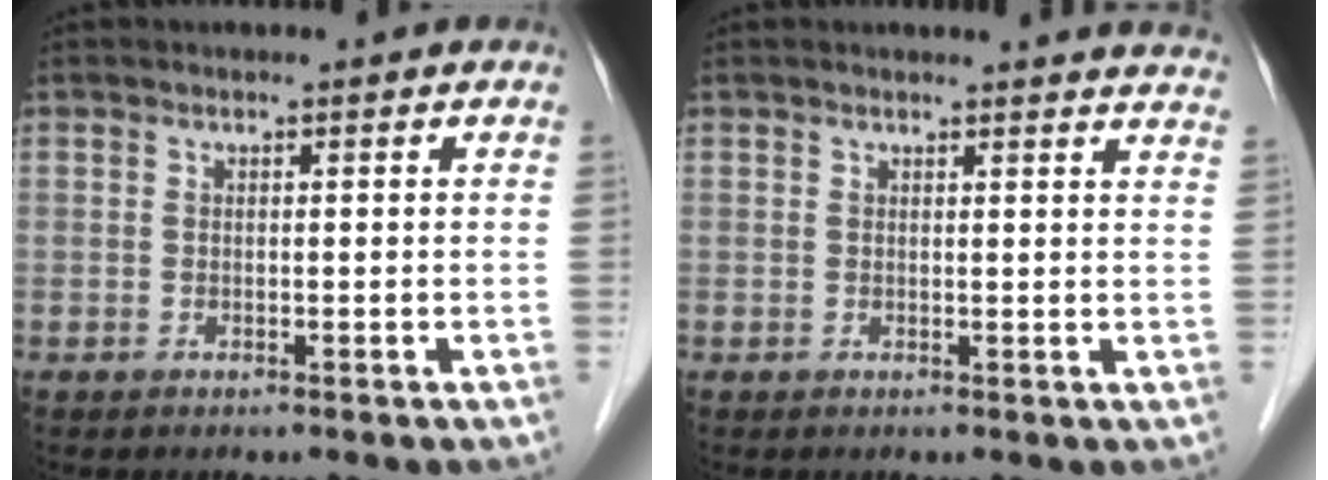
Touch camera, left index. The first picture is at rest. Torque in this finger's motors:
{"motor_torque": [0.21, -0.31, 0.08, 0.01]}